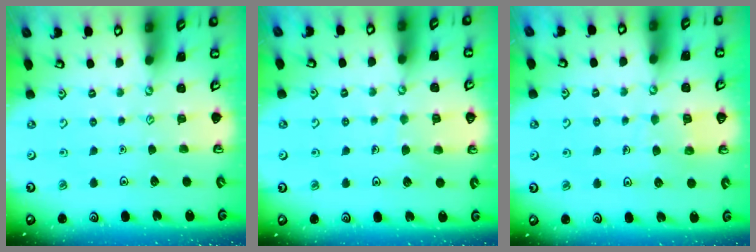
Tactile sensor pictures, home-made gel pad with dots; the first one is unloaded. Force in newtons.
{"total": 6.0, "press": 5.9, "slide": 0.5}
{"total": 6.6, "press": 6.6, "slide": 0.5}